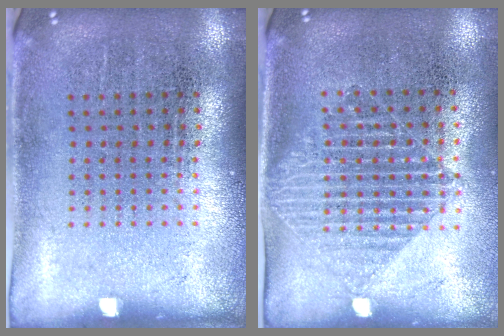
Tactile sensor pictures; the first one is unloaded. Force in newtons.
{"total": 1.4, "press": 1.2, "slide": 0.8}